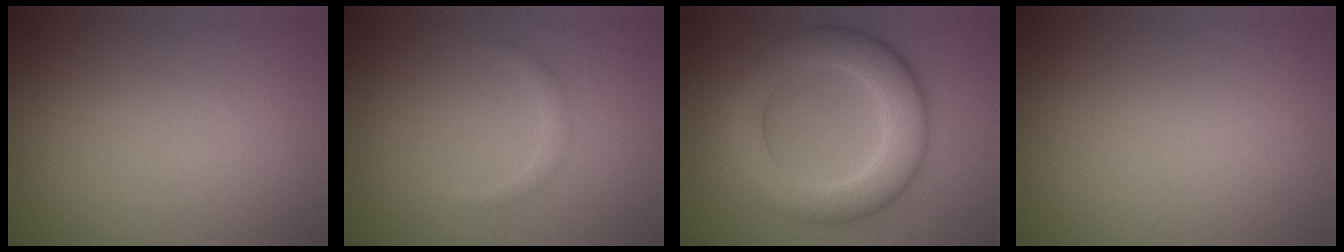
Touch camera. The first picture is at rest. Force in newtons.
{"total": 1.0, "press": 1.0, "slide": 0.0}
{"total": 7.4, "press": 7.4, "slide": 0.1}
{"total": 0.0}